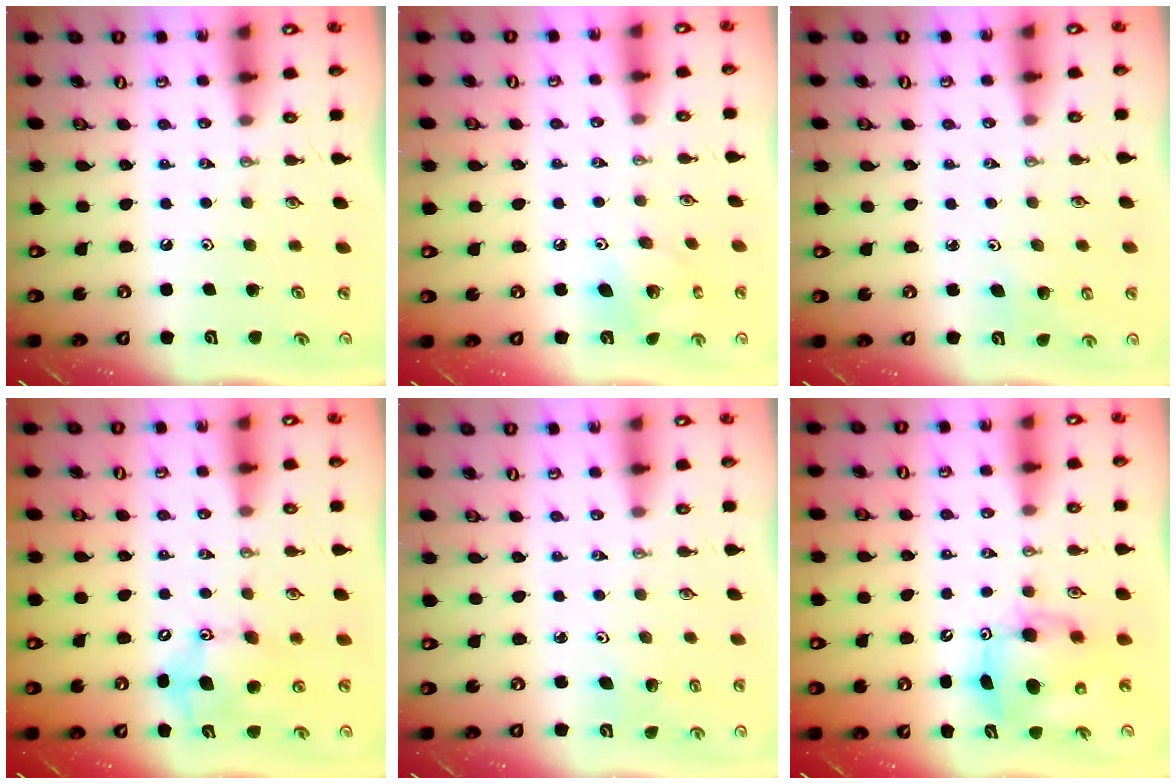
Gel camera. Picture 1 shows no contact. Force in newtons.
{"total": 8.3, "press": 8.3, "slide": 0.1}
{"total": 3.0, "press": 2.9, "slide": 0.9}
{"total": 11.8, "press": 11.8, "slide": 1.2}
{"total": 2.8, "press": 2.7, "slide": 1.0}
{"total": 8.6, "press": 8.6, "slide": 0.7}